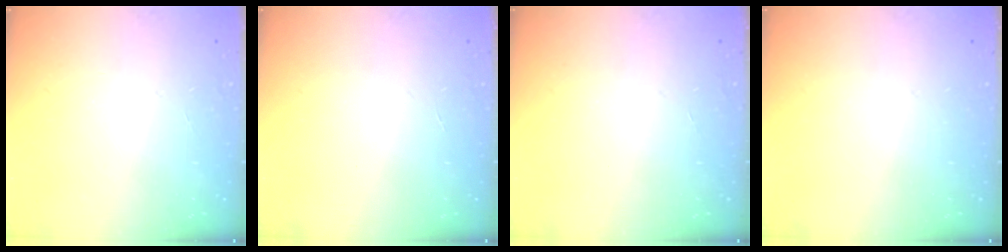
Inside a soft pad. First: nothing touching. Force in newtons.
{"total": 0.0}
{"total": 0.0}
{"total": 0.0}